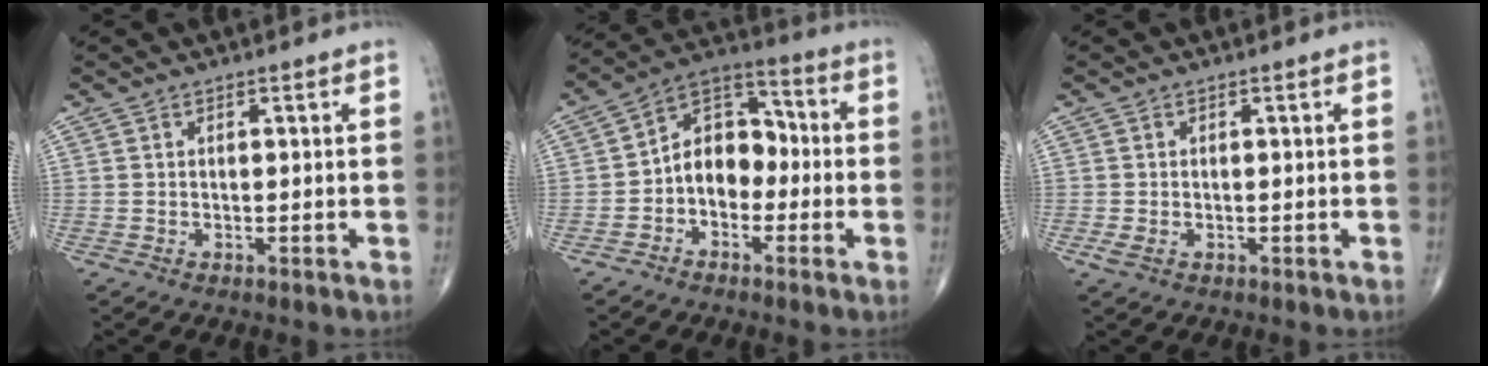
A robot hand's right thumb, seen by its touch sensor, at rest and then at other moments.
{"total": 10.2, "force": [-2.0, 7.5, 6.7], "torque": [-0.074, 0.045, -0.054]}
{"total": 1.6, "force": [-0.5, 1.0, 1.2], "torque": [-0.031, 0.000, -0.008]}